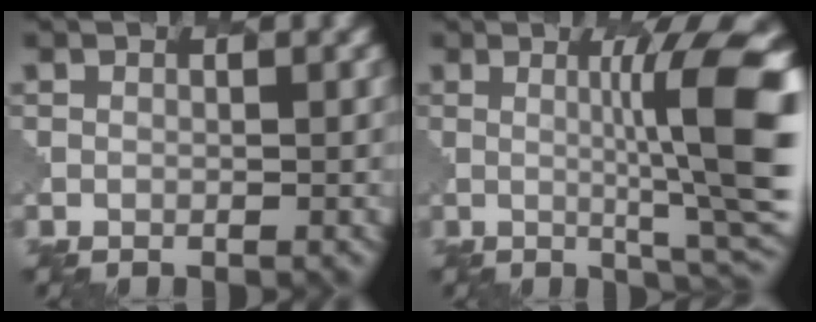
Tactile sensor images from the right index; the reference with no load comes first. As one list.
[{"total": 11.0, "force": [0.8, 1.7, 10.8], "torque": [-0.124, 0.002, 0.015]}]